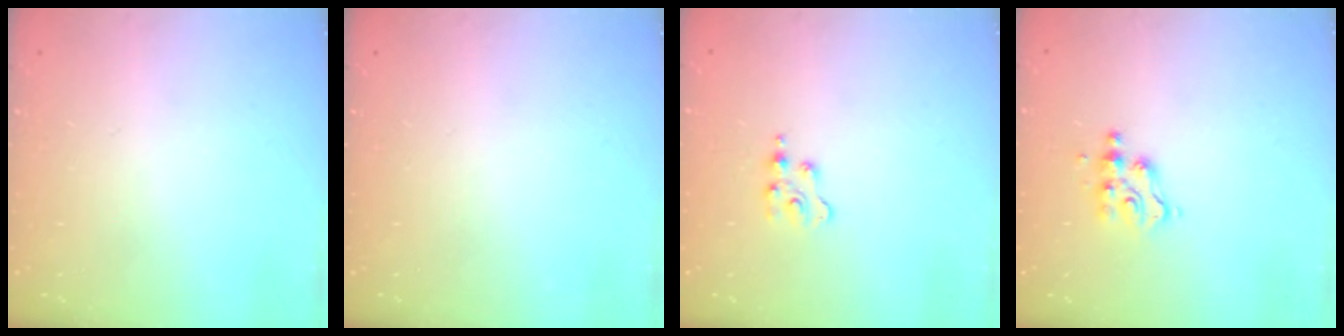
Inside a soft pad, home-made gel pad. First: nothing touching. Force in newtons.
{"total": 0.0}
{"total": 2.3, "press": 2.3, "slide": 0.3}
{"total": 4.8, "press": 4.8, "slide": 0.5}